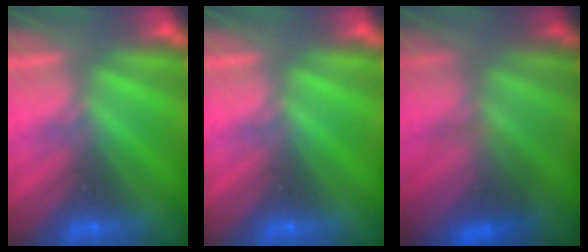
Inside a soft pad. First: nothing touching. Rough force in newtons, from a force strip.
{"total": 0.0}
{"total": 3.3}